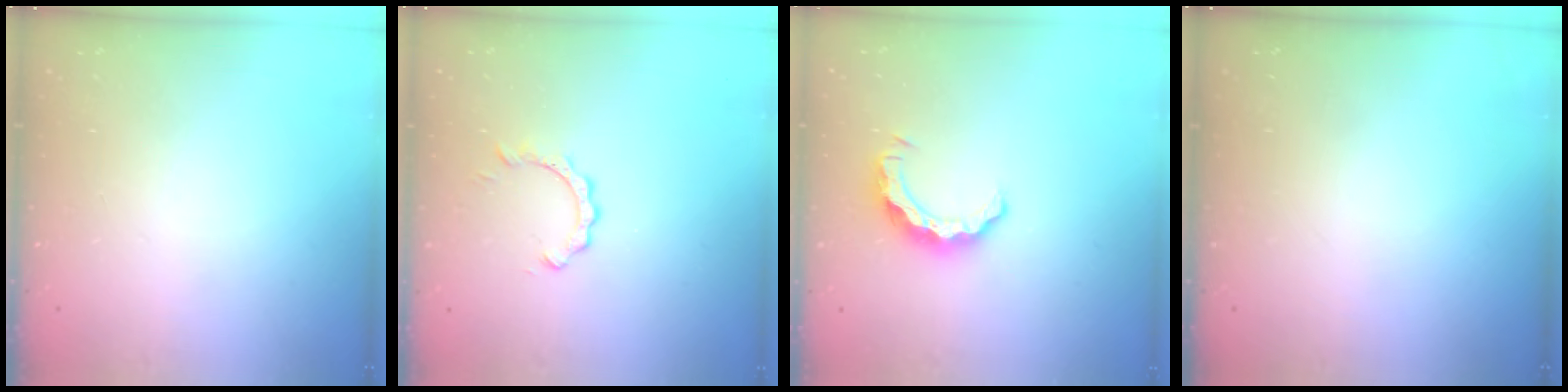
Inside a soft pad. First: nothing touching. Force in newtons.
{"total": 2.8, "press": 2.8, "slide": 0.2}
{"total": 8.4, "press": 8.4, "slide": 0.5}
{"total": 0.0}